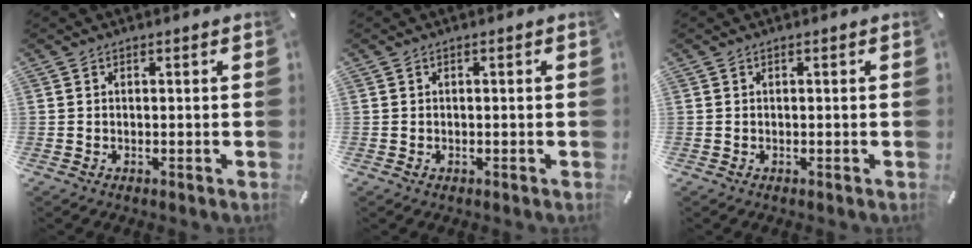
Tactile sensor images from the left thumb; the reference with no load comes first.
{"total": 0.6, "force": [-0.2, 0.3, 0.4], "torque": [-0.008, 0.001, -0.004]}
{"total": 0.0}